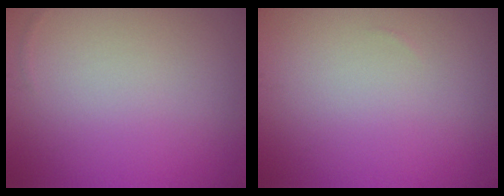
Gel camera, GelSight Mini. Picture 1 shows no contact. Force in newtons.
{"total": 0.0}